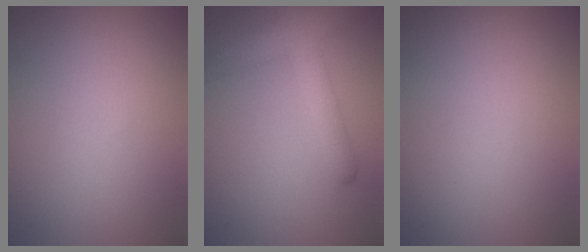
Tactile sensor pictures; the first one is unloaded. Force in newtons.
{"total": 4.7, "press": 4.7, "slide": 0.2}
{"total": 0.0}